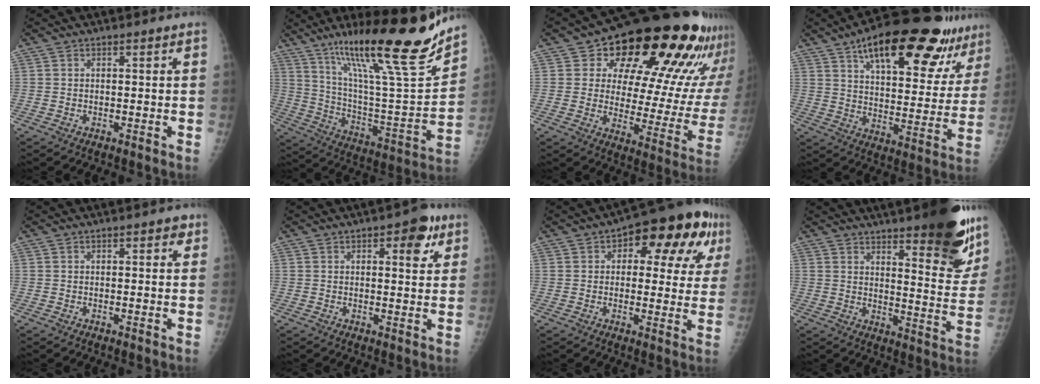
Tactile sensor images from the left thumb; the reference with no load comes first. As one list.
[{"total": 26.7, "force": [18.5, 3.5, 18.9], "torque": [-0.285, -0.075, 0.317]}, {"total": 27.8, "force": [16.4, 12.1, 18.9], "torque": [-0.230, -0.060, 0.220]}, {"total": 26.7, "force": [16.8, 9.5, 18.4], "torque": [-0.234, -0.034, 0.246]}, {"total": 1.7, "force": [0.9, 0.9, 1.1], "torque": [-0.004, -0.001, 0.008]}, {"total": 6.3, "force": [3.0, 2.9, 4.7], "torque": [-0.036, -0.009, 0.031]}, {"total": 16.1, "force": [6.0, 7.8, 12.8], "torque": [-0.118, 0.011, 0.068]}, {"total": 21.1, "force": [14.7, 5.3, 14.2], "torque": [-0.153, -0.093, 0.192]}]